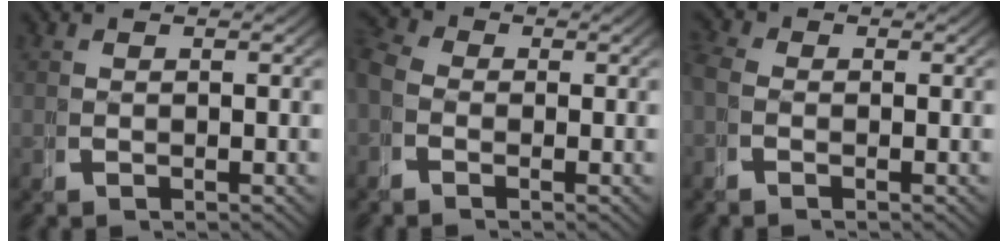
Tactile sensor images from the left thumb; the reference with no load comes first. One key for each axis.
{"total": 3.7, "fx": -0.2, "fy": 3.2, "fz": 1.9, "tx": -0.040, "ty": -0.001, "tz": -0.018}
{"total": 1.8, "fx": -0.5, "fy": 1.5, "fz": 0.9, "tx": -0.020, "ty": -0.002, "tz": -0.017}